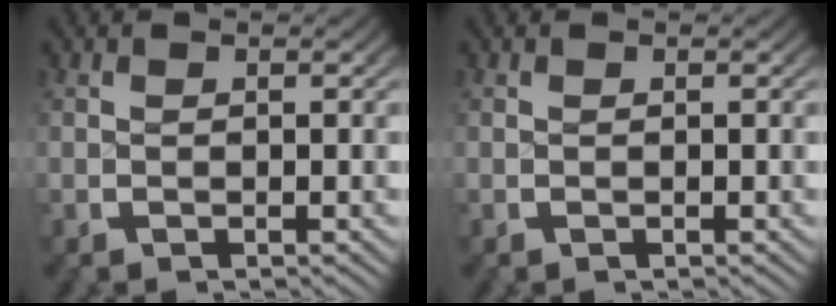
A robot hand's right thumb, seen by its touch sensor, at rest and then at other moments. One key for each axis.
{"total": 0.0}